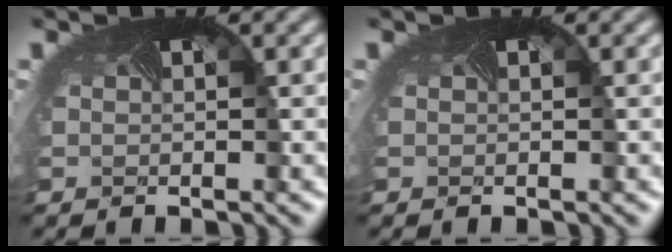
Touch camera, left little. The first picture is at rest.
{"total": 0.0}